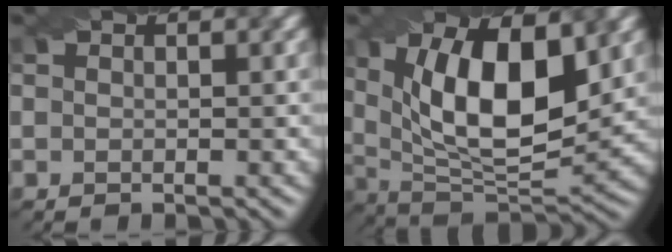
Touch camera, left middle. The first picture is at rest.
{"total": 12.0, "force": [2.8, 5.1, 10.5], "torque": [-0.163, -0.004, 0.045]}